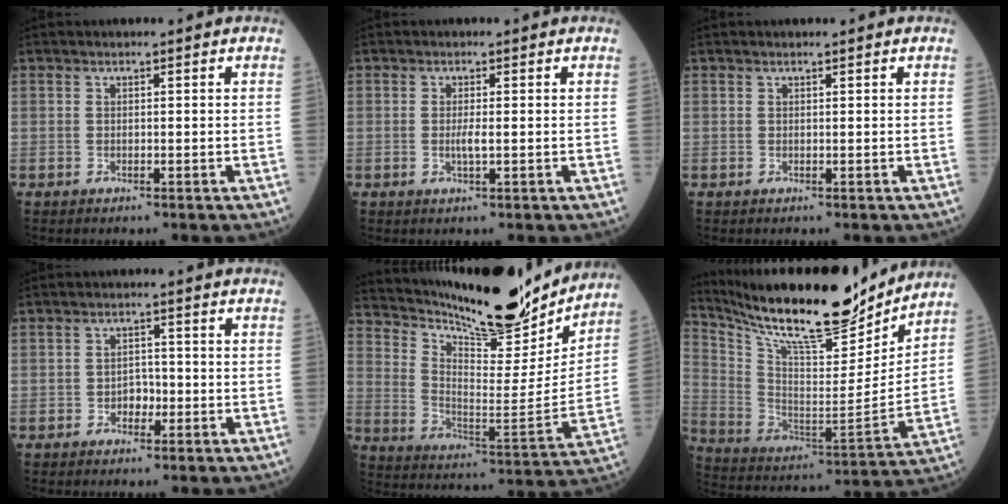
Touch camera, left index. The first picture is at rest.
{"total": 1.6, "force": [-0.1, 0.1, 1.5], "torque": [-0.035, -0.003, -0.002]}
{"total": 0.6, "force": [0.5, 0.0, 0.3], "torque": [-0.008, 0.004, 0.009]}
{"total": 2.2, "force": [-0.9, 1.5, 1.4], "torque": [-0.018, 0.007, -0.016]}
{"total": 23.3, "force": [20.8, 4.3, 9.5], "torque": [-0.171, -0.042, 0.308]}
{"total": 23.1, "force": [20.2, 3.9, 10.6], "torque": [-0.204, -0.019, 0.329]}